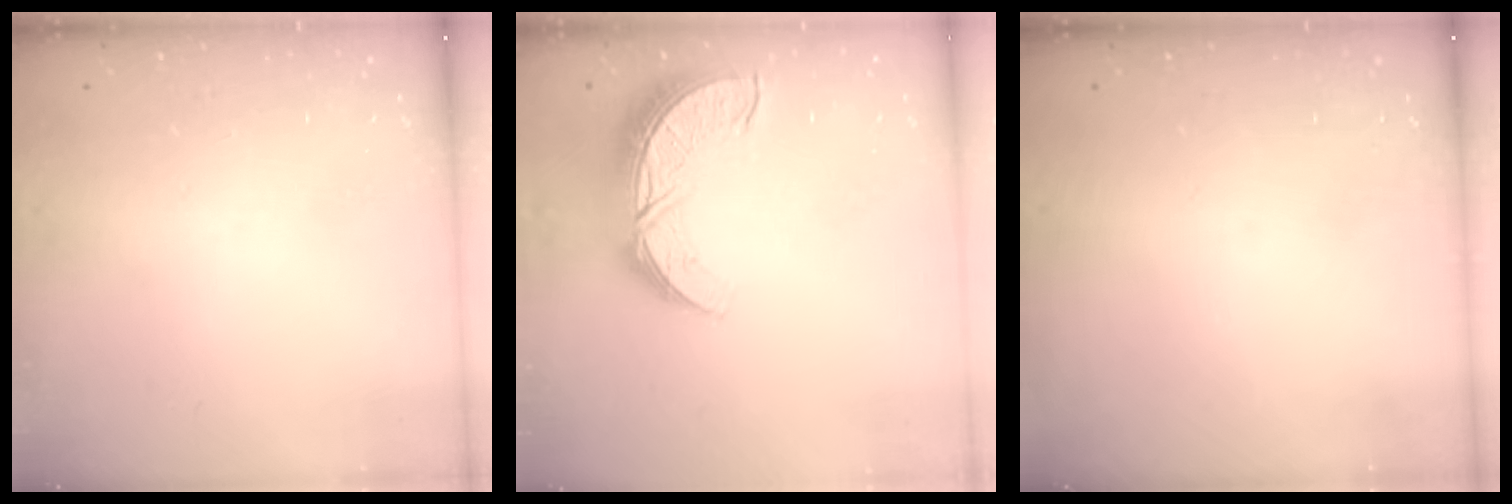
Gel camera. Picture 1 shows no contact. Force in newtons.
{"total": 11.4, "press": 11.4, "slide": 0.8}
{"total": 0.0}